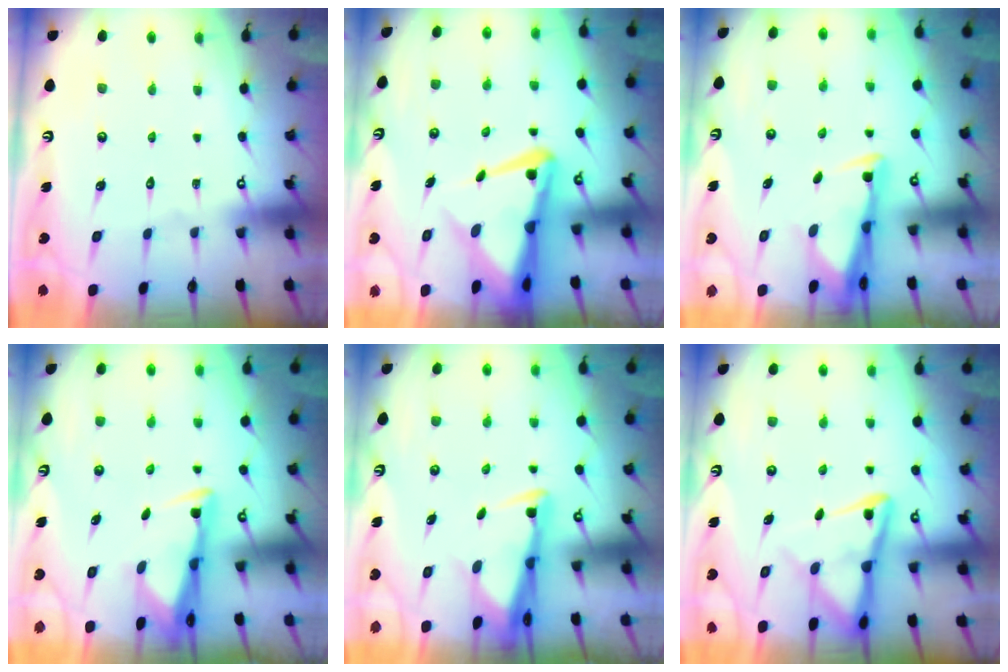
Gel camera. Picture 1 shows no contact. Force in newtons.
{"total": 7.3, "press": 7.2, "slide": 1.2}
{"total": 2.8, "press": 2.6, "slide": 1.0}
{"total": 3.1, "press": 3.0, "slide": 0.9}
{"total": 2.9, "press": 2.8, "slide": 1.0}
{"total": 8.2, "press": 8.1, "slide": 1.0}